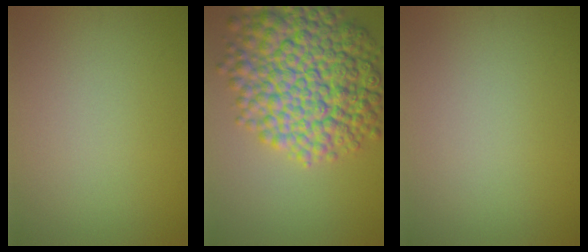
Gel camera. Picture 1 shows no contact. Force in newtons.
{"total": 11.7, "press": 11.7, "slide": 0.3}
{"total": 0.0}